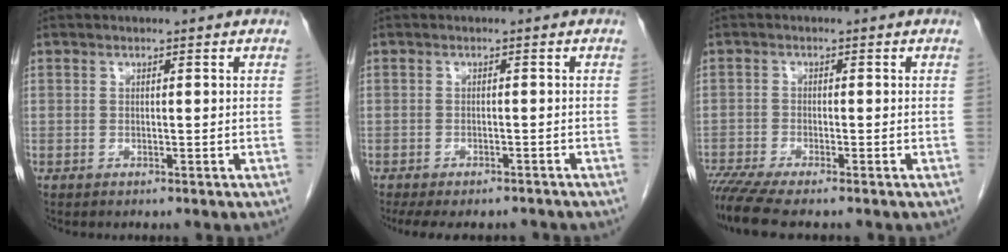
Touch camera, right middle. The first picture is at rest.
{"total": 9.6, "force": [-8.2, 3.1, 3.7], "torque": [-0.062, -0.005, -0.107]}
{"total": 6.5, "force": [-5.4, -0.1, 3.6], "torque": [-0.062, -0.018, -0.096]}